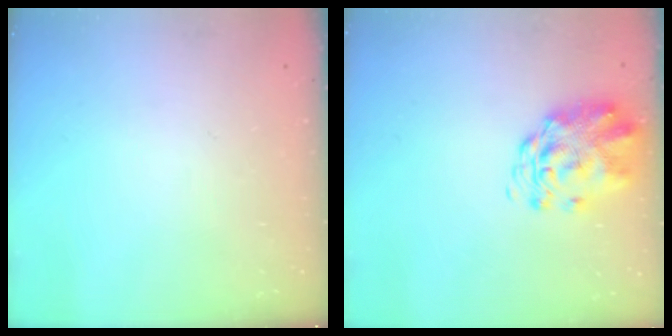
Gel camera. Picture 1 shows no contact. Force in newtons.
{"total": 3.4, "press": 3.2, "slide": 0.9}